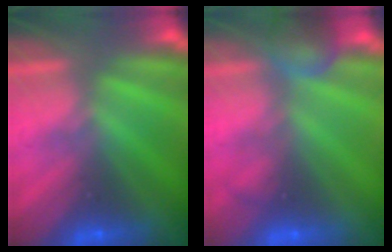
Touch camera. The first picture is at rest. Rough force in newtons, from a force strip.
{"total": 2.5}